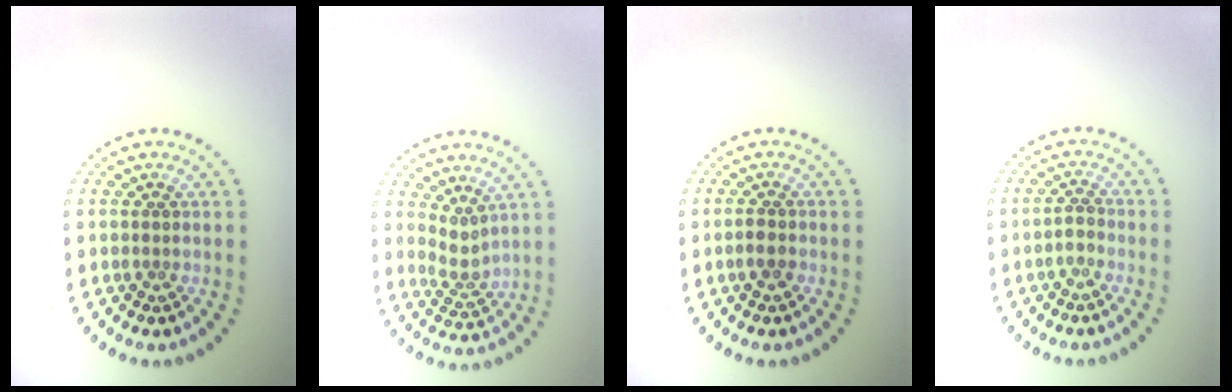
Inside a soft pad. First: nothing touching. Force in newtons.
{"total": 2.1, "press": 1.5, "slide": 1.5}
{"total": 1.4, "press": 1.3, "slide": 0.5}
{"total": 1.2, "press": 1.0, "slide": 0.7}